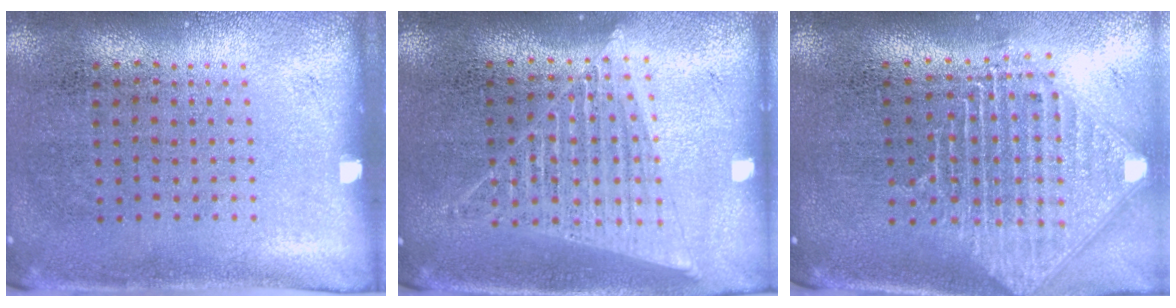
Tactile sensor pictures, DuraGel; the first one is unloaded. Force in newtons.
{"total": 1.5, "press": 1.4, "slide": 0.5}
{"total": 2.4, "press": 1.8, "slide": 1.6}